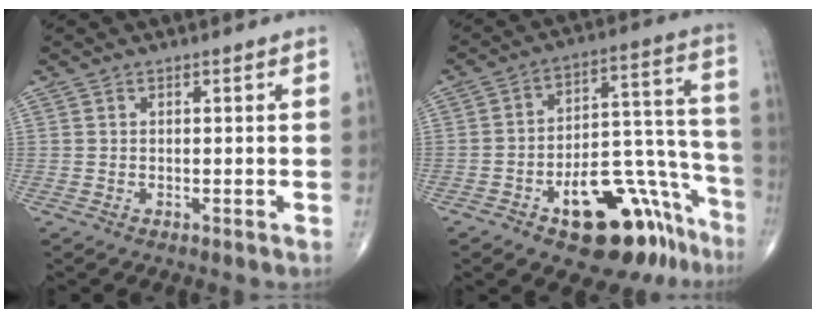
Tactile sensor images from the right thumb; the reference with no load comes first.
{"total": 20.6, "force": [-12.1, 9.5, 13.8], "torque": [-0.112, 0.112, -0.171]}